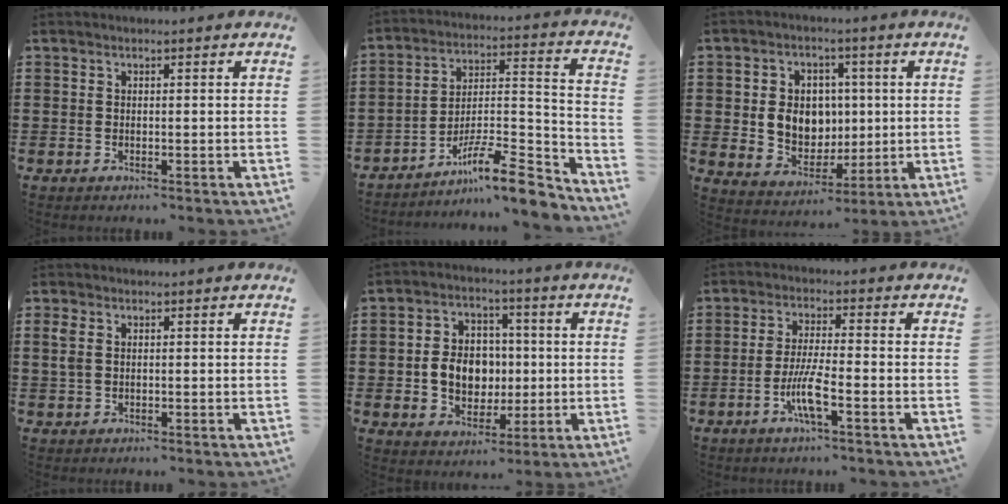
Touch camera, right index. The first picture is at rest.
{"total": 11.3, "force": [-8.2, 2.4, 7.3], "torque": [-0.116, 0.019, -0.155]}
{"total": 7.4, "force": [0.8, 6.4, 3.8], "torque": [-0.081, 0.013, 0.014]}
{"total": 2.1, "force": [0.5, 1.3, 1.5], "torque": [-0.042, 0.005, 0.006]}
{"total": 7.7, "force": [-0.3, 6.3, 4.5], "torque": [-0.091, 0.010, -0.007]}
{"total": 6.2, "force": [-2.7, 0.6, 5.5], "torque": [-0.119, -0.016, -0.054]}